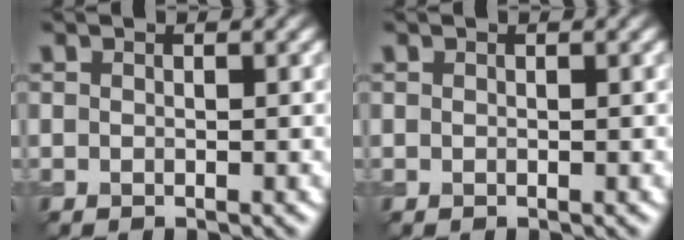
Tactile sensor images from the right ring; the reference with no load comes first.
{"total": 0.0}